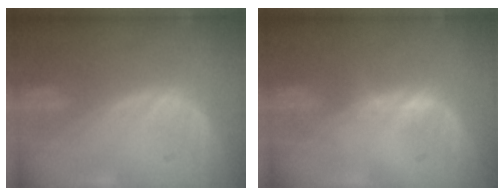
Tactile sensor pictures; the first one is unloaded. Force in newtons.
{"total": 0.6, "press": 0.5, "slide": 0.4}